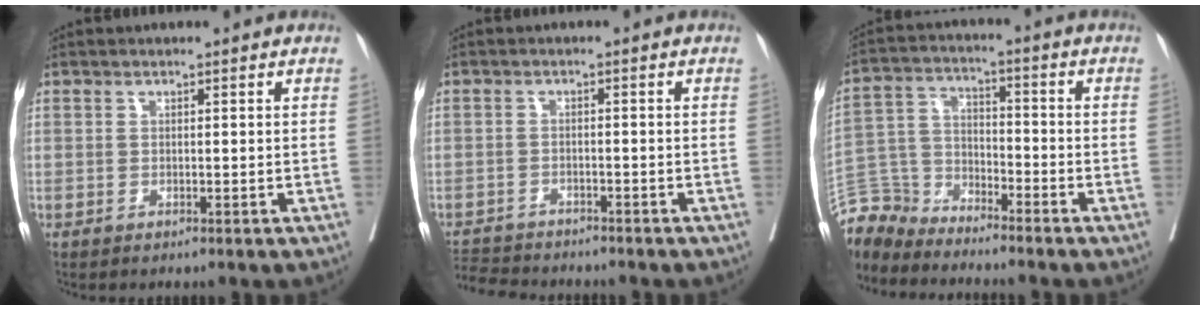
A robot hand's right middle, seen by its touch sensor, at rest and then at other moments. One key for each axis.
{"total": 6.7, "fx": -6.5, "fy": 1.1, "fz": 1.2, "tx": -0.023, "ty": -0.010, "tz": -0.104}
{"total": 7.3, "fx": -7.1, "fy": 1.2, "fz": -1.0, "tx": 0.014, "ty": 0.014, "tz": -0.146}